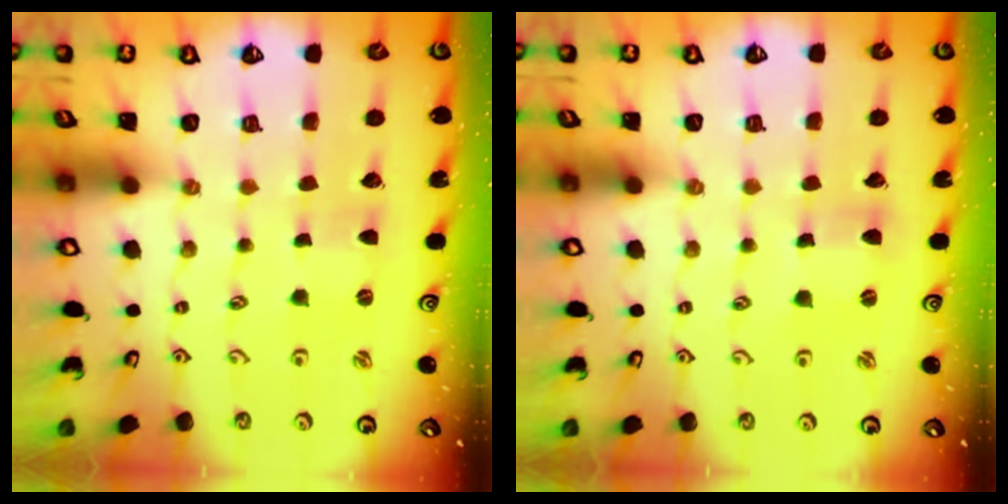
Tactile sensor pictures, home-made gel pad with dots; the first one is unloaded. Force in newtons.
{"total": 2.5, "press": 2.5, "slide": 0.2}